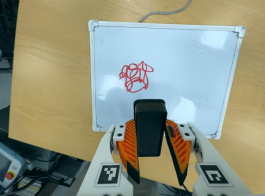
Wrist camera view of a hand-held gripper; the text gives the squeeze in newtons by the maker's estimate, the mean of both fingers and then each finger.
{"total": 5.9, "left": 5.1, "right": 6.6}